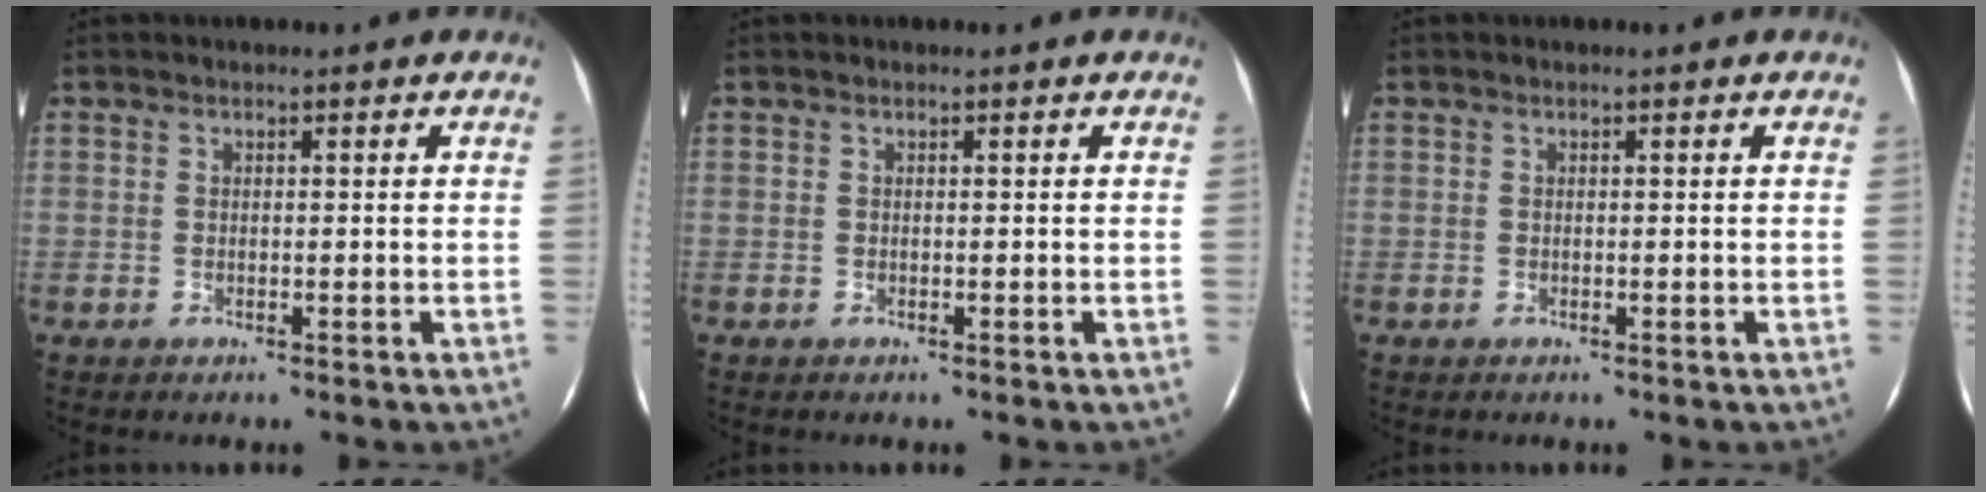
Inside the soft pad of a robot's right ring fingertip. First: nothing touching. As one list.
[{"total": 0.0}, {"total": 0.0}]